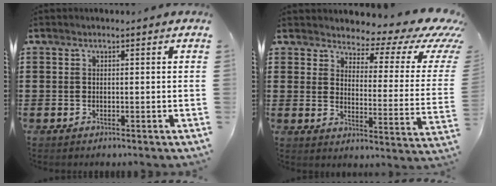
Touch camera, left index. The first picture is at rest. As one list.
[{"total": 5.0, "force": [4.1, 1.5, 2.4], "torque": [-0.053, -0.033, 0.065]}]